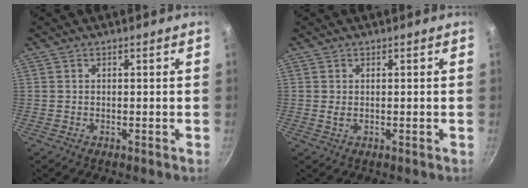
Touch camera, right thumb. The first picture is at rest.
{"total": 0.9, "force": [0.1, 0.3, 0.8], "torque": [-0.019, -0.001, 0.009]}